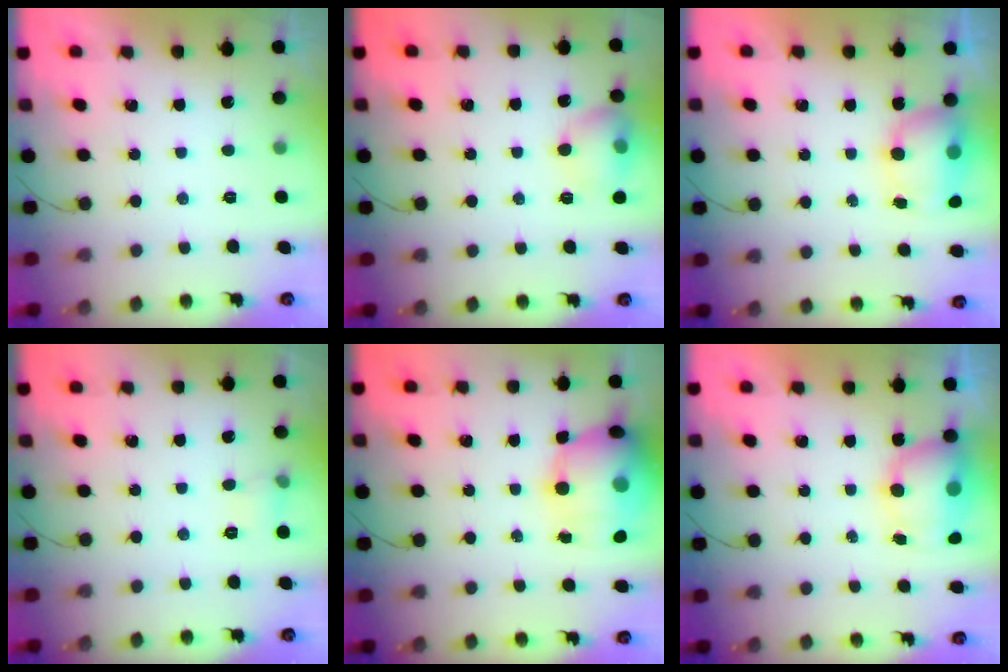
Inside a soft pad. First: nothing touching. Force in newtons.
{"total": 10.0, "press": 9.9, "slide": 1.5}
{"total": 7.7, "press": 7.2, "slide": 2.5}
{"total": 4.6, "press": 4.4, "slide": 1.4}
{"total": 20.0, "press": 17.8, "slide": 9.1}
{"total": 11.6, "press": 8.7, "slide": 7.6}